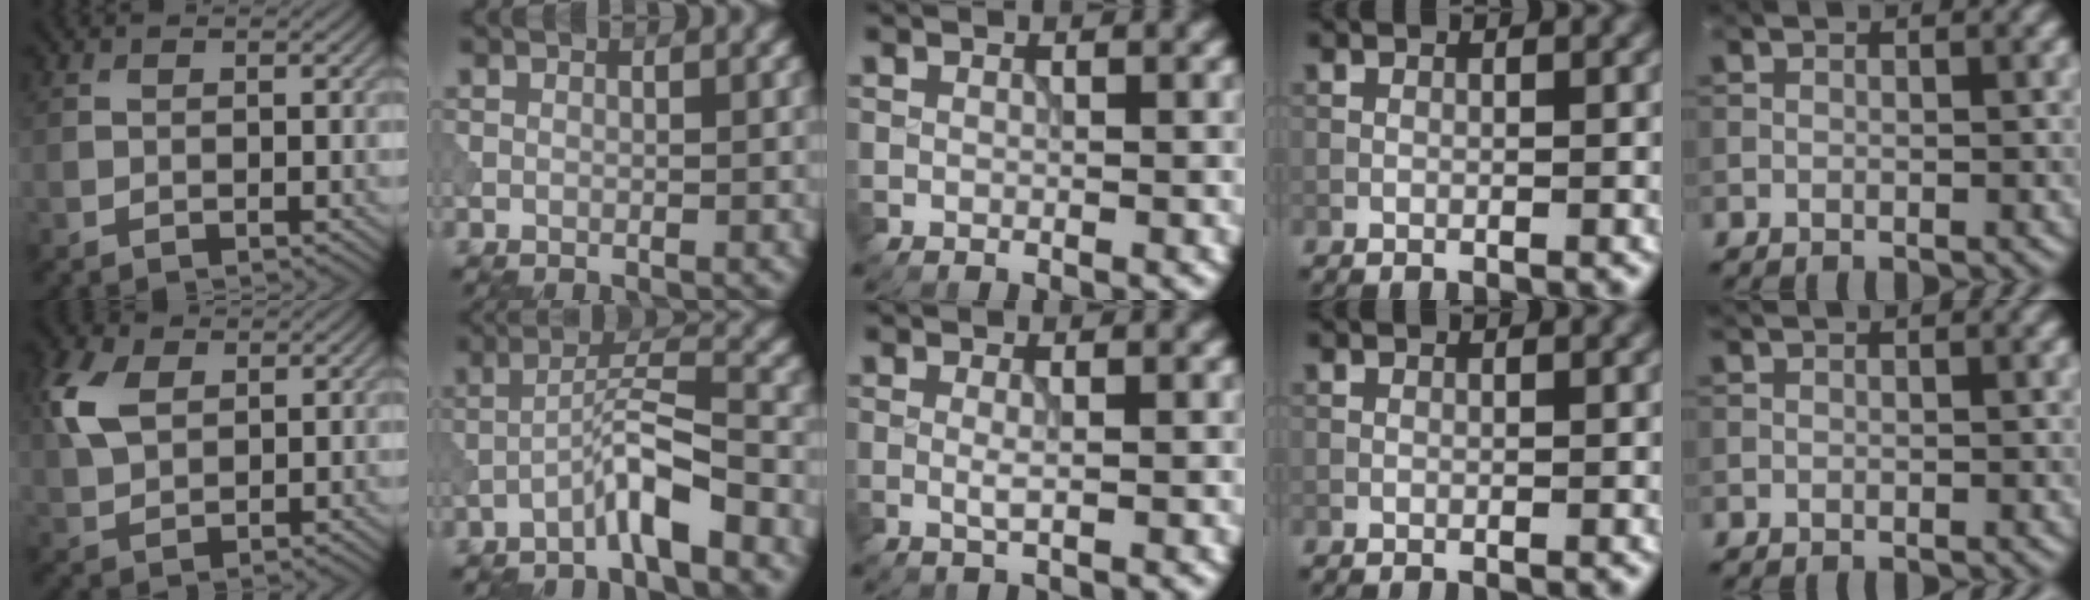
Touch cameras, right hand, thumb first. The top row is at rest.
{"thumb": {"total": 6.4, "force": [2.3, 3.9, 4.5], "torque": [-0.124, 0.010, 0.044]}, "index": {"total": 4.3, "force": [-2.7, 0.3, 3.3], "torque": [-0.061, 0.020, -0.059]}, "middle": {"total": 1.0, "force": [0.0, 0.1, 1.0], "torque": [-0.020, -0.001, -0.001]}}